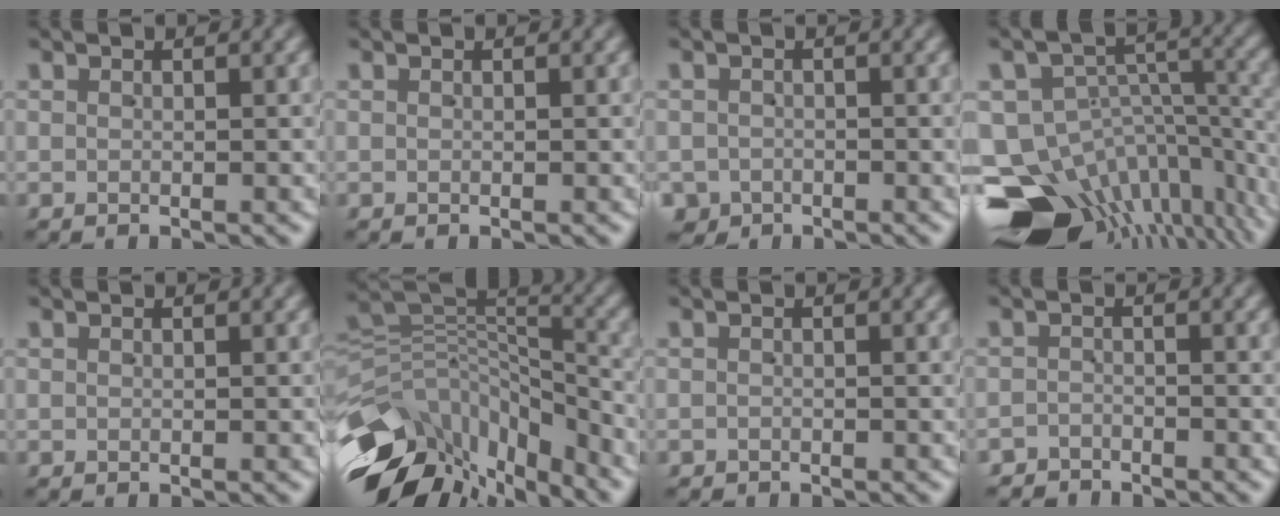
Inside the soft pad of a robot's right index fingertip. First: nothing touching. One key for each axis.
{"total": 0.0}
{"total": 3.9, "fx": -2.7, "fy": 2.7, "fz": 0.1, "tx": 0.002, "ty": -0.025, "tz": -0.042}
{"total": 18.8, "fx": -8.4, "fy": 13.9, "fz": 9.5, "tx": -0.185, "ty": -0.092, "tz": -0.112}
{"total": 0.0}
{"total": 13.5, "fx": -5.8, "fy": 8.9, "fz": 8.3, "tx": -0.134, "ty": -0.038, "tz": -0.085}
{"total": 0.9, "fx": -0.8, "fy": 0.1, "fz": -0.4, "tx": 0.012, "ty": -0.007, "tz": -0.012}
{"total": 3.0, "fx": -2.8, "fy": 0.6, "fz": -0.8, "tx": 0.017, "ty": -0.008, "tz": -0.051}